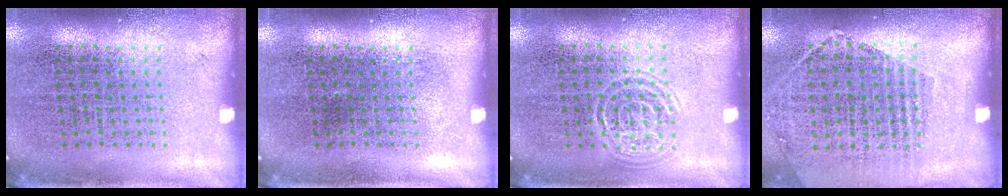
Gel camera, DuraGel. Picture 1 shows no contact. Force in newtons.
{"total": 0.0}
{"total": 1.5, "press": 1.5, "slide": 0.3}
{"total": 1.2, "press": 1.1, "slide": 0.5}